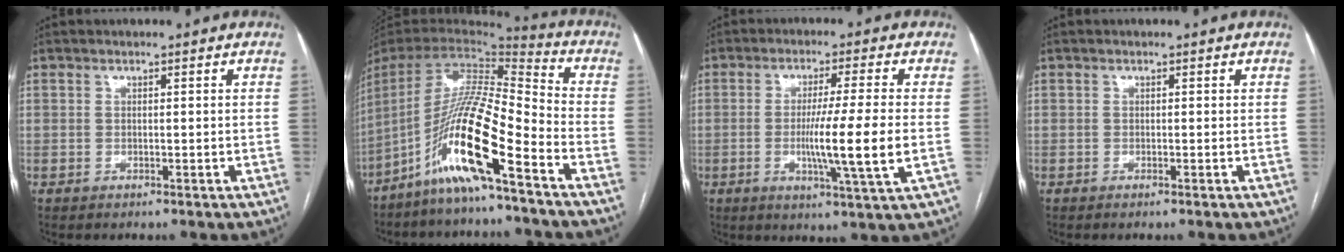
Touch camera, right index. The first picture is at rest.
{"total": 17.0, "force": [-9.8, 0.2, 13.9], "torque": [-0.280, -0.011, -0.190]}
{"total": 10.5, "force": [-1.4, -1.2, 10.3], "torque": [-0.179, -0.024, -0.028]}
{"total": 0.0}